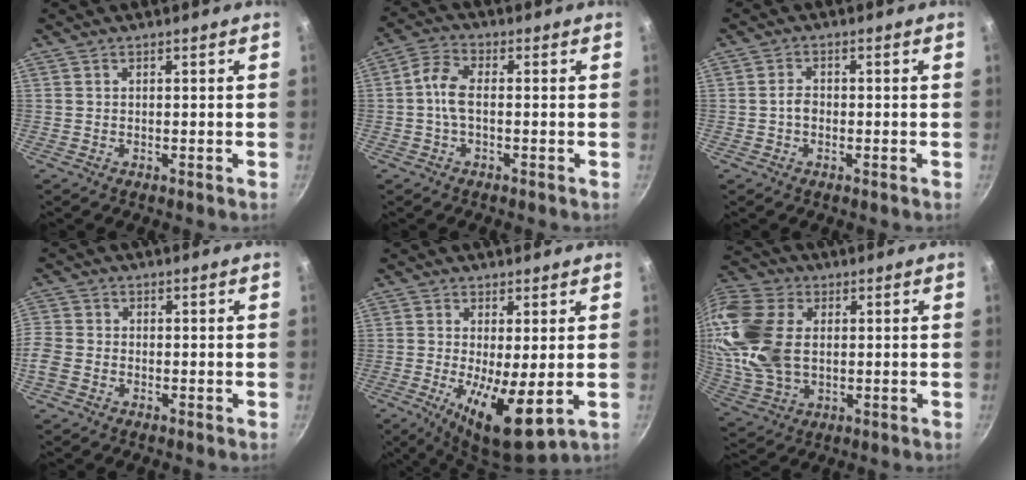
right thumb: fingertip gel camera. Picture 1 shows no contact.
{"total": 5.3, "force": [-0.7, 2.6, 4.6], "torque": [-0.104, 0.023, -0.025]}
{"total": 2.3, "force": [-0.4, 1.7, 1.6], "torque": [-0.020, 0.011, -0.008]}
{"total": 5.3, "force": [-2.0, 4.1, 2.8], "torque": [-0.067, 0.008, -0.053]}
{"total": 11.0, "force": [-1.5, 3.0, 10.4], "torque": [-0.177, -0.018, -0.017]}
{"total": 20.0, "force": [2.5, 13.7, 14.4], "torque": [-0.294, 0.003, 0.048]}